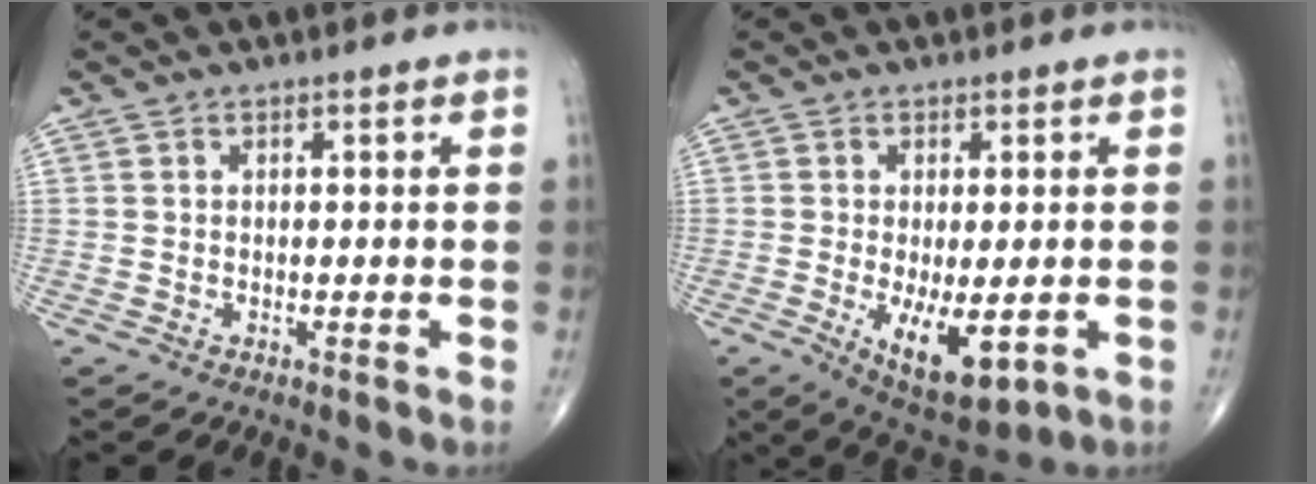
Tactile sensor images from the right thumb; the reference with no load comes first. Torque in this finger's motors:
{"motor_torque": [-0.22, 0.30, 0.10, -0.08, 0.25]}